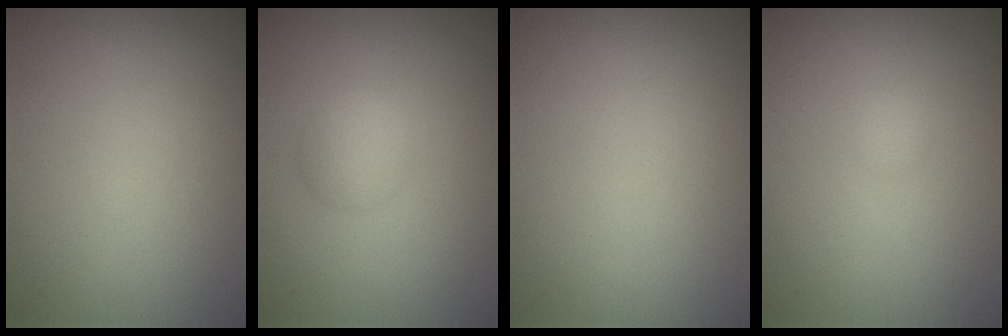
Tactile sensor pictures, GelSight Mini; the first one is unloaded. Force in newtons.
{"total": 2.1, "press": 2.1, "slide": 0.0}
{"total": 0.0}
{"total": 0.6, "press": 0.6, "slide": 0.0}